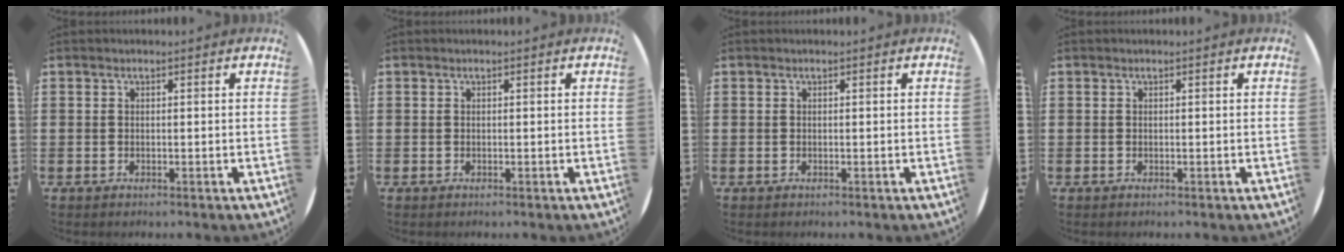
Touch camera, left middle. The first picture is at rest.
{"total": 0.0}
{"total": 0.0}
{"total": 0.0}